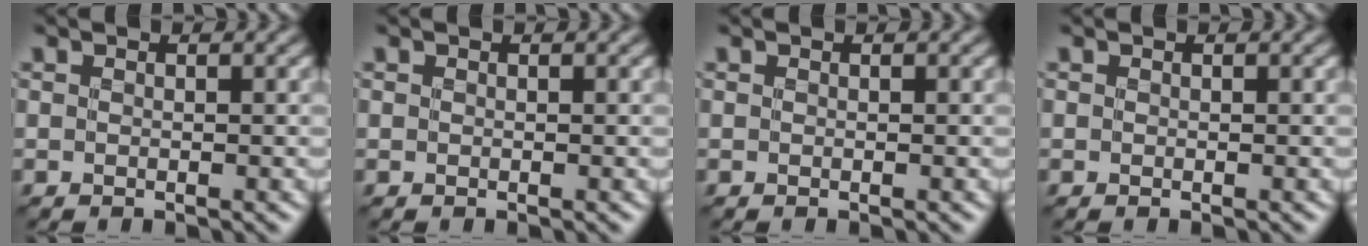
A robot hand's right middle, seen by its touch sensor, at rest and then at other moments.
{"total": 0.0}
{"total": 0.0}
{"total": 0.0}